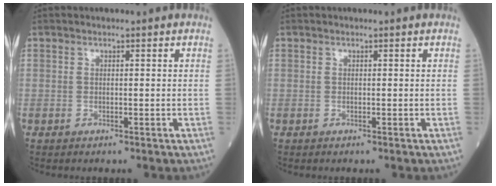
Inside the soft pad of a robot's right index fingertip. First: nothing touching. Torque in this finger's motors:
{"motor_torque": [0.00, 0.00, 0.00, -0.01]}